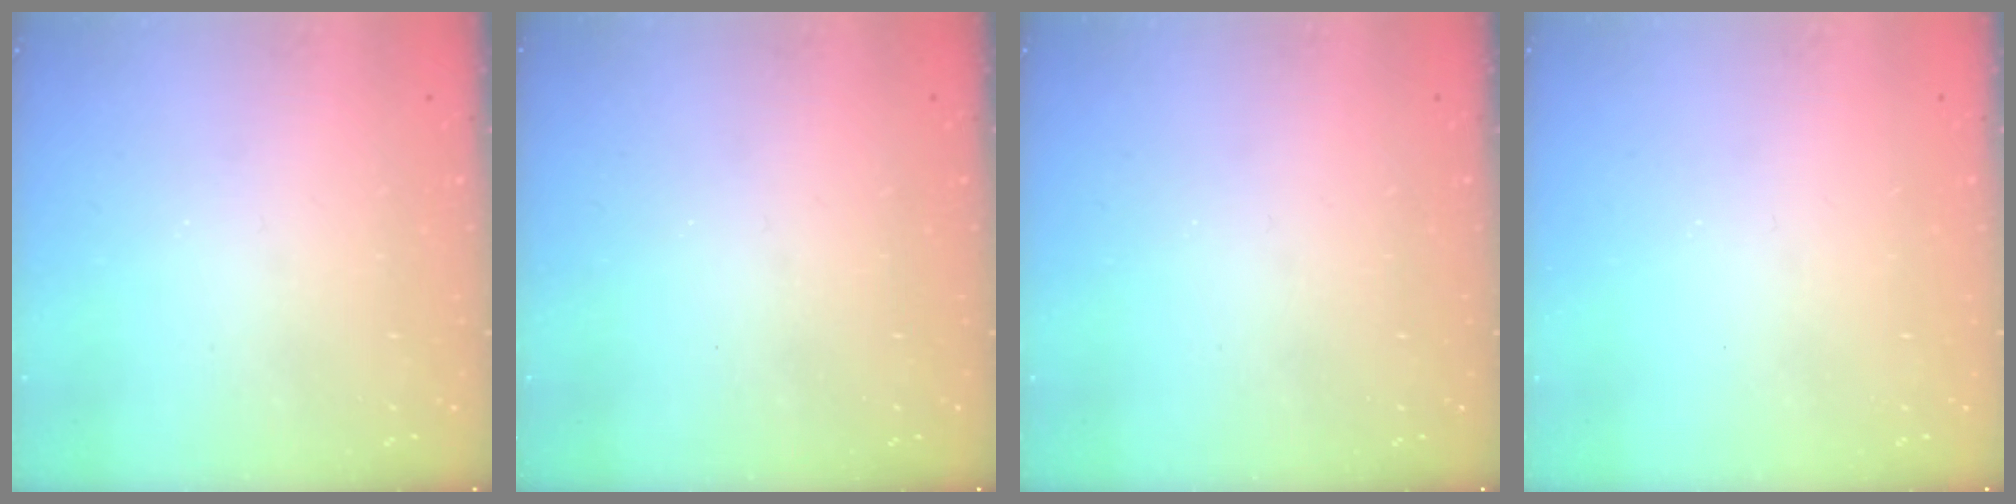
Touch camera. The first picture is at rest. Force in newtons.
{"total": 0.0}
{"total": 0.0}
{"total": 0.0}